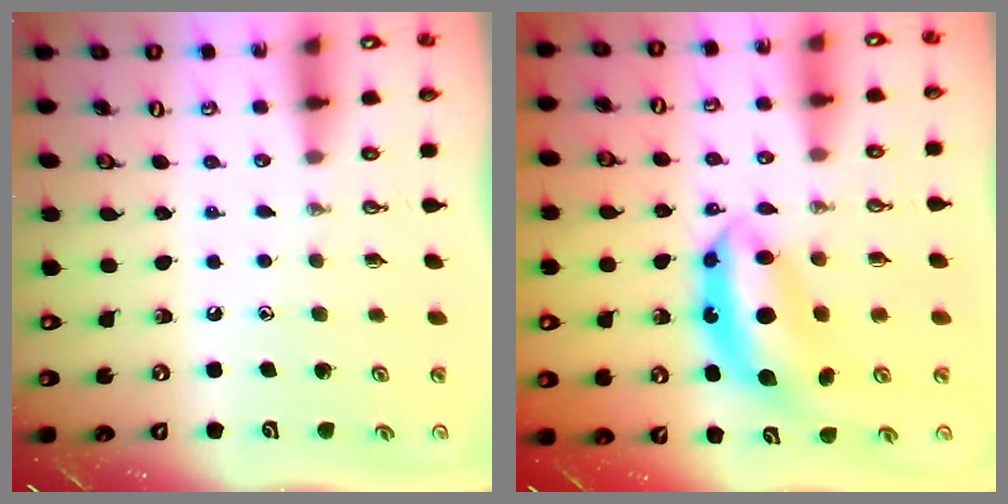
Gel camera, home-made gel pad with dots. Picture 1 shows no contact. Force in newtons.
{"total": 9.6, "press": 9.6, "slide": 0.5}